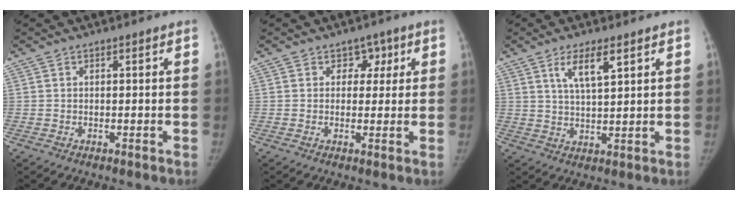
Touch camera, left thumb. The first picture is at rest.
{"total": 3.4, "force": [1.3, 2.9, 1.1], "torque": [0.021, -0.001, 0.012]}
{"total": 7.0, "force": [3.2, 1.9, 5.9], "torque": [-0.105, -0.011, 0.063]}